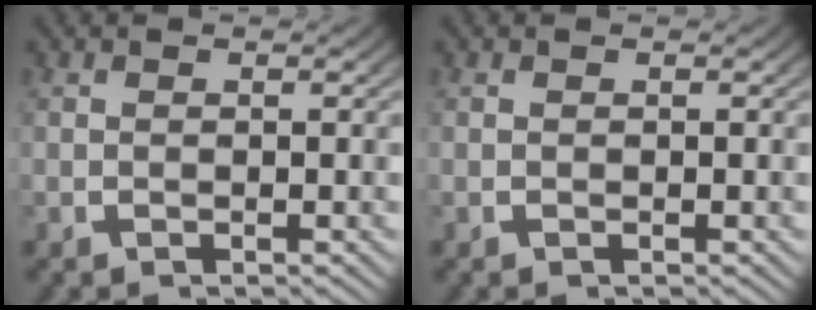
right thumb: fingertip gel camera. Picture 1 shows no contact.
{"total": 0.0}